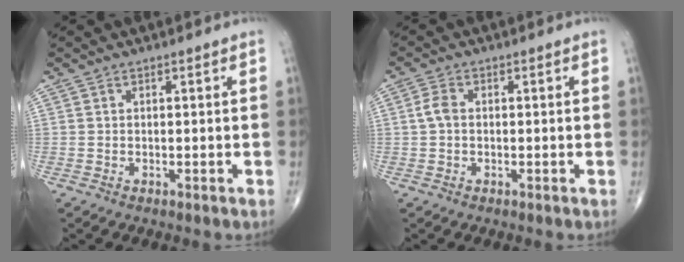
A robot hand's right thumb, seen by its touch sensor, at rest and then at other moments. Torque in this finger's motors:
{"motor_torque": [-0.32, 0.30, 0.34, -0.04, 0.10]}